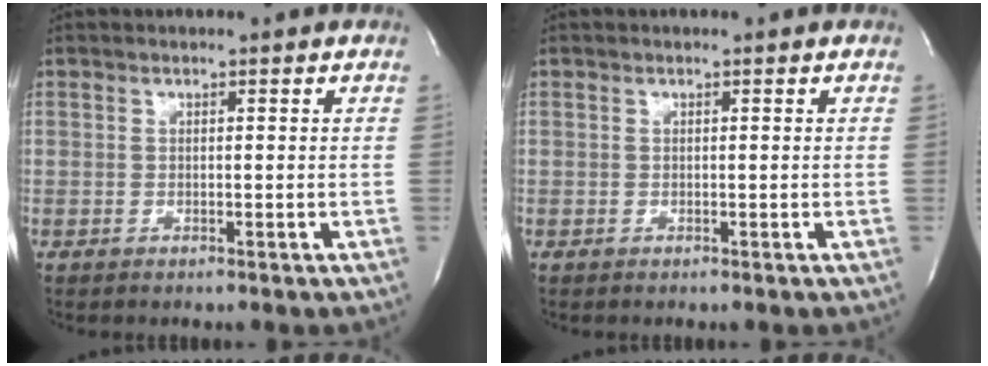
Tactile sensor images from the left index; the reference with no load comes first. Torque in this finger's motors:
{"motor_torque": [0.02, 0.01, -0.07, 0.00]}